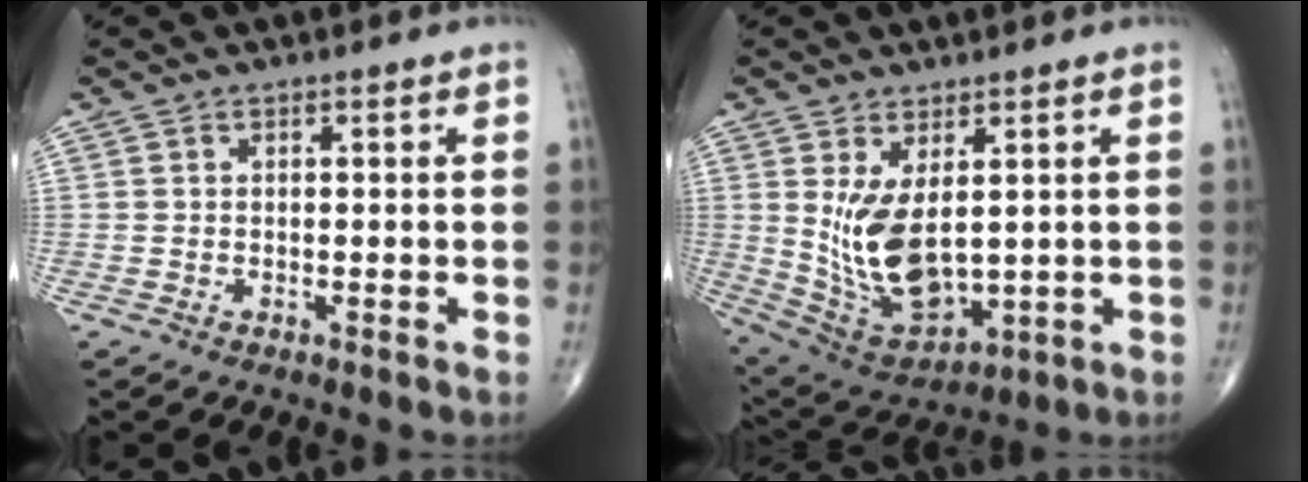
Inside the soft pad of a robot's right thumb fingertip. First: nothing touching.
{"total": 12.3, "force": [1.9, 6.2, 10.4], "torque": [-0.184, -0.025, 0.062]}